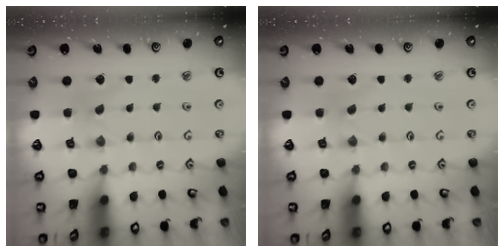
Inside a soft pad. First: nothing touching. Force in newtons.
{"total": 0.0}